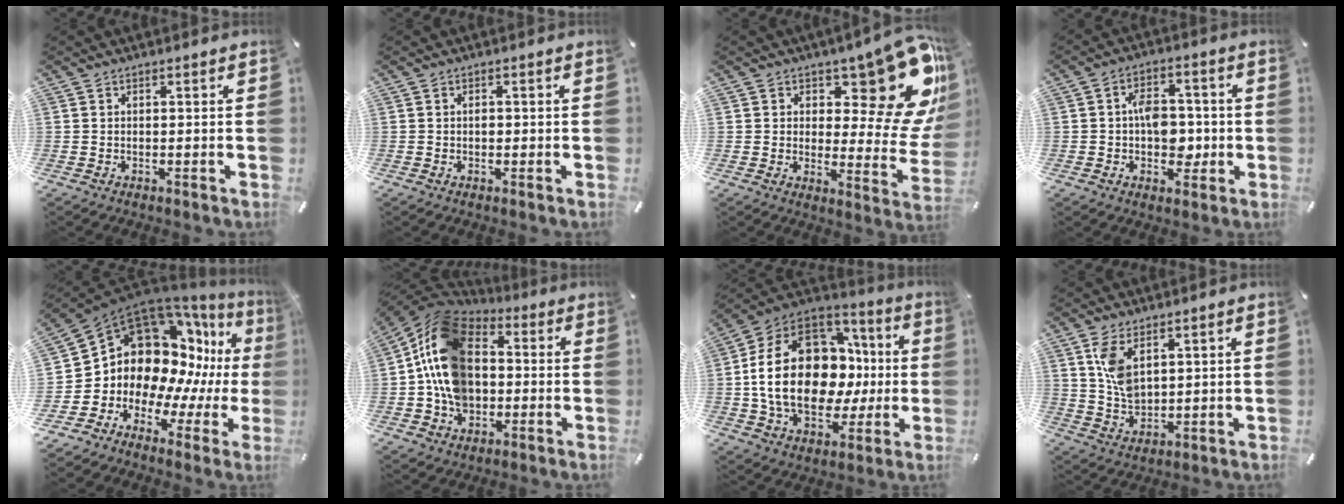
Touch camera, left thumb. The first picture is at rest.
{"total": 1.2, "force": [-0.2, 0.8, 0.9], "torque": [-0.019, 0.001, -0.004]}
{"total": 18.7, "force": [11.1, 8.4, 12.5], "torque": [-0.145, -0.094, 0.187]}
{"total": 8.5, "force": [-0.8, 6.2, 5.8], "torque": [-0.085, 0.009, -0.012]}
{"total": 16.0, "force": [4.9, 13.1, 7.8], "torque": [-0.149, -0.088, 0.109]}
{"total": 17.3, "force": [-0.9, 13.8, 10.4], "torque": [-0.232, 0.016, -0.019]}
{"total": 24.0, "force": [-0.1, 17.4, 16.5], "torque": [-0.341, -0.009, 0.008]}
{"total": 7.7, "force": [3.4, 4.6, 5.0], "torque": [-0.113, -0.012, 0.062]}